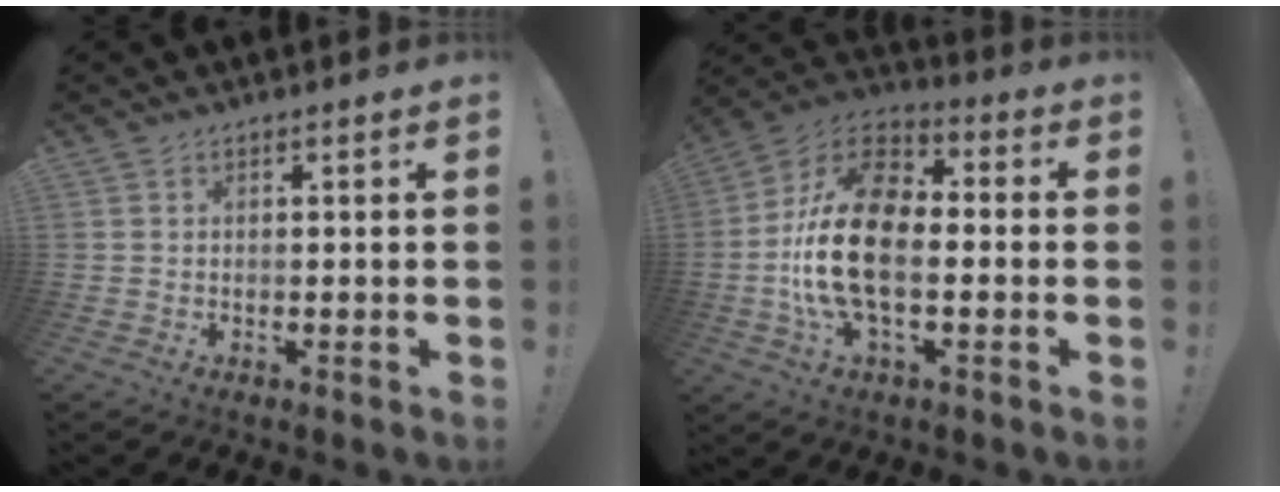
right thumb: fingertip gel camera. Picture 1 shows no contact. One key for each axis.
{"total": 20.1, "fx": -2.4, "fy": 11.7, "fz": 16.2, "tx": -0.308, "ty": 0.019, "tz": -0.035}